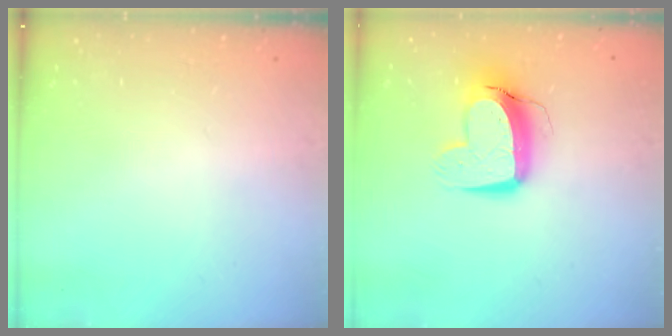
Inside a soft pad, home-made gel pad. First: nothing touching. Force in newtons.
{"total": 11.3, "press": 11.2, "slide": 1.1}